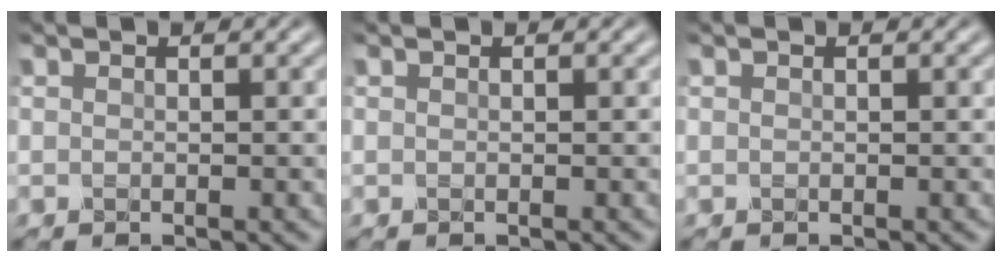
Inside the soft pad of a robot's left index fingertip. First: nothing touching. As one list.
[{"total": 0.0}, {"total": 0.0}]